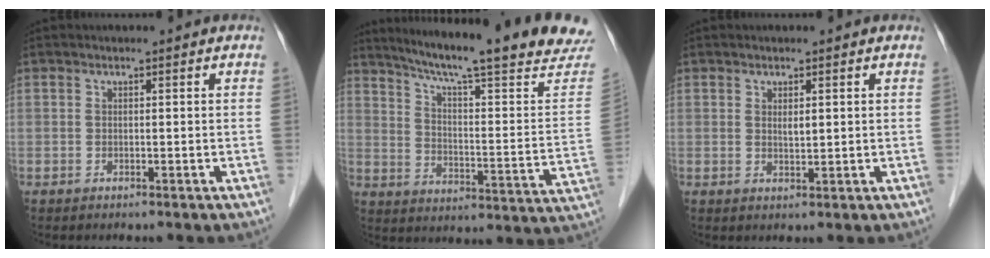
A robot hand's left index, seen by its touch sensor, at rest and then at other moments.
{"total": 24.9, "force": [21.3, 1.0, 12.9], "torque": [-0.193, -0.053, 0.278]}
{"total": 1.5, "force": [0.4, 0.5, 1.3], "torque": [-0.024, -0.002, 0.011]}